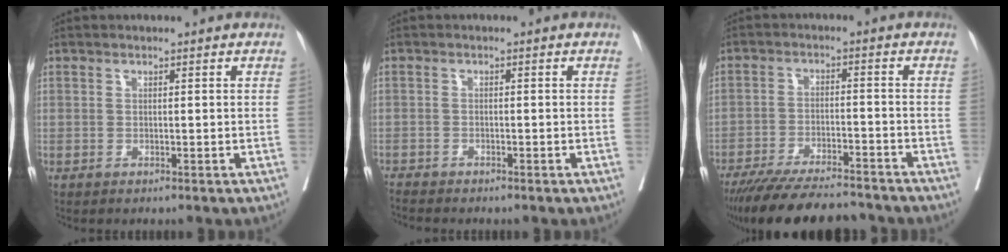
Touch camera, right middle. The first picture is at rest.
{"total": 2.5, "force": [-2.3, -0.8, 0.4], "torque": [-0.015, -0.005, -0.044]}
{"total": 15.8, "force": [-14.2, 2.4, 6.6], "torque": [-0.126, -0.021, -0.215]}